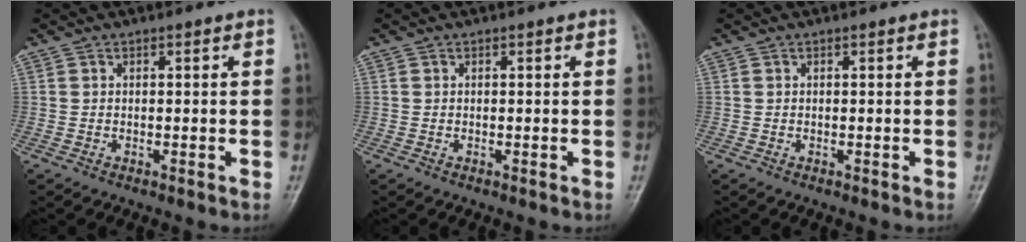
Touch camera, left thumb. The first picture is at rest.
{"total": 0.0}
{"total": 0.0}